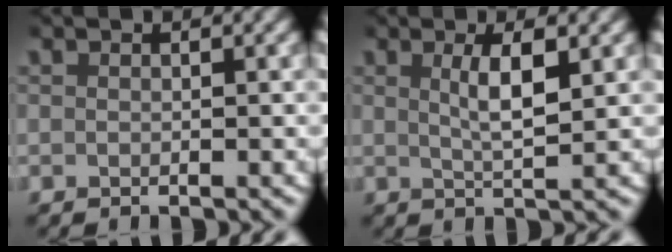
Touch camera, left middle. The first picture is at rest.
{"total": 3.1, "force": [0.8, 0.5, 2.9], "torque": [-0.052, -0.003, 0.019]}